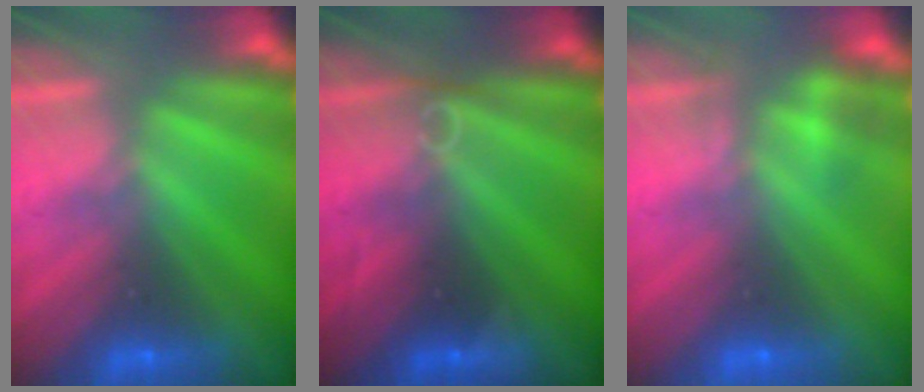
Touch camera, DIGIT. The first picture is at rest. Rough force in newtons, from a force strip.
{"total": 2.6}
{"total": 2.2}